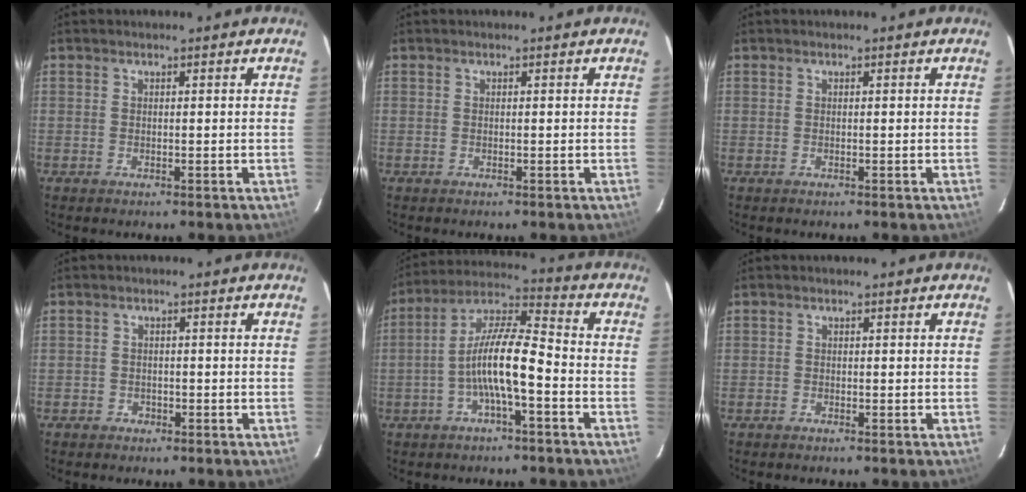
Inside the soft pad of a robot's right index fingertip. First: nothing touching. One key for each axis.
{"total": 0.0}
{"total": 0.0}
{"total": 1.9, "fx": -1.3, "fy": 1.4, "fz": 0.1, "tx": -0.005, "ty": 0.004, "tz": -0.021}
{"total": 10.4, "fx": -3.5, "fy": 2.0, "fz": 9.6, "tx": -0.196, "ty": 0.012, "tz": -0.068}
{"total": 0.6, "fx": -0.6, "fy": 0.3, "fz": 0.0, "tx": -0.002, "ty": 0.001, "tz": -0.013}